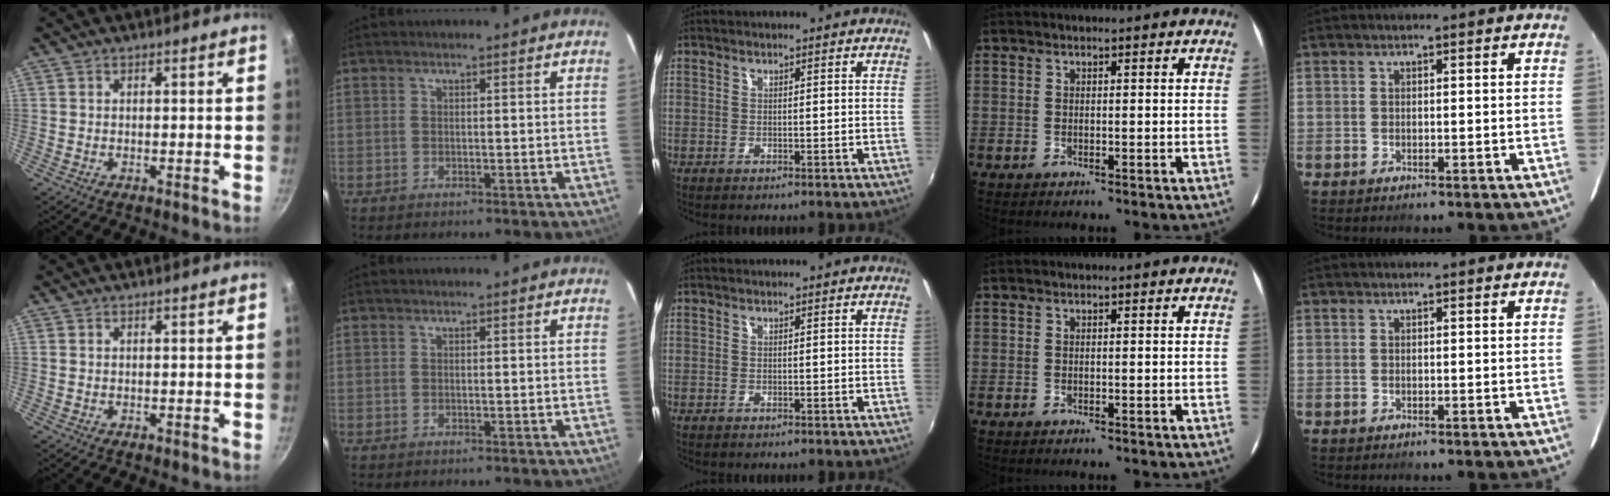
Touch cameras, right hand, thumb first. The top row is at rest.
{}